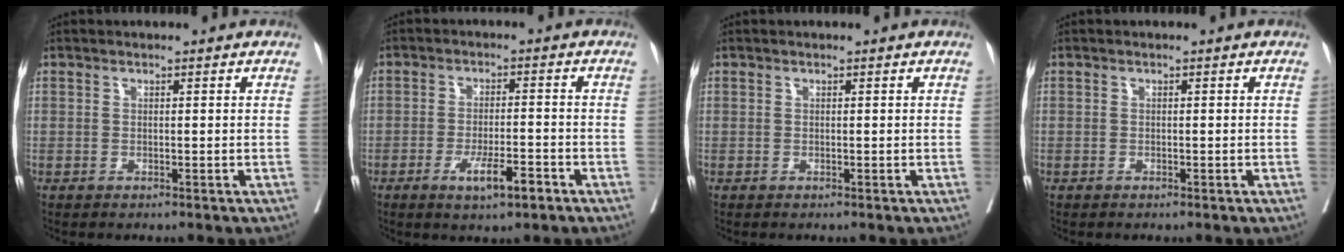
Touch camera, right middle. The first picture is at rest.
{"total": 5.8, "force": [-3.1, 1.0, 4.7], "torque": [-0.083, -0.005, -0.048]}
{"total": 0.0}
{"total": 0.0}